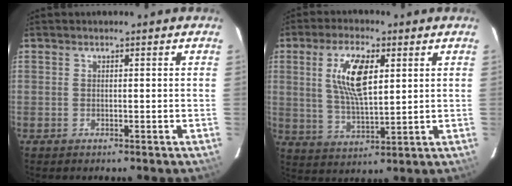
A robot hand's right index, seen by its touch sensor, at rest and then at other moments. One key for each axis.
{"total": 10.4, "fx": 3.2, "fy": 4.0, "fz": 9.0, "tx": -0.174, "ty": 0.005, "tz": 0.063}